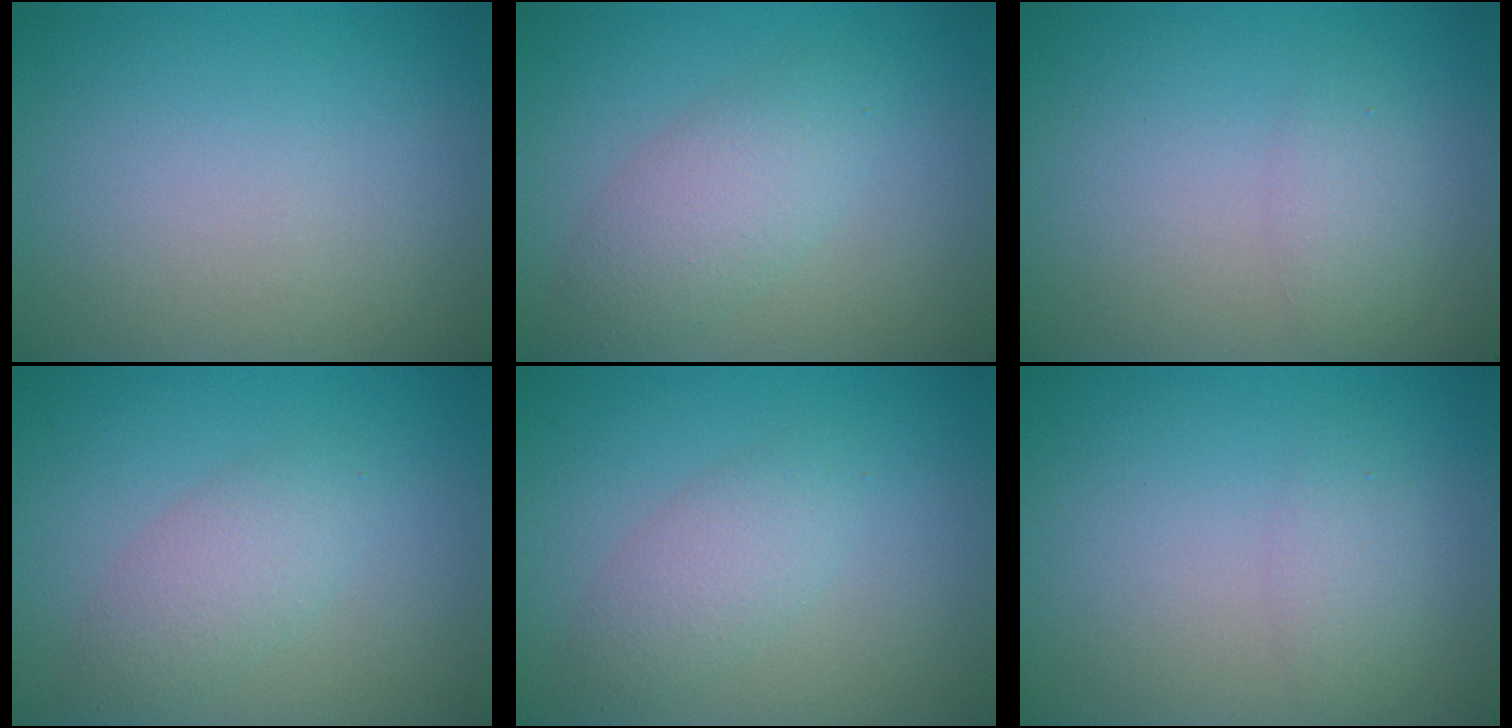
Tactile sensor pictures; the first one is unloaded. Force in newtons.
{"total": 3.6, "press": 3.6, "slide": 0.2}
{"total": 1.7, "press": 1.7, "slide": 0.1}
{"total": 2.8, "press": 2.8, "slide": 0.2}
{"total": 2.7, "press": 2.7, "slide": 0.1}
{"total": 1.7, "press": 1.7, "slide": 0.1}